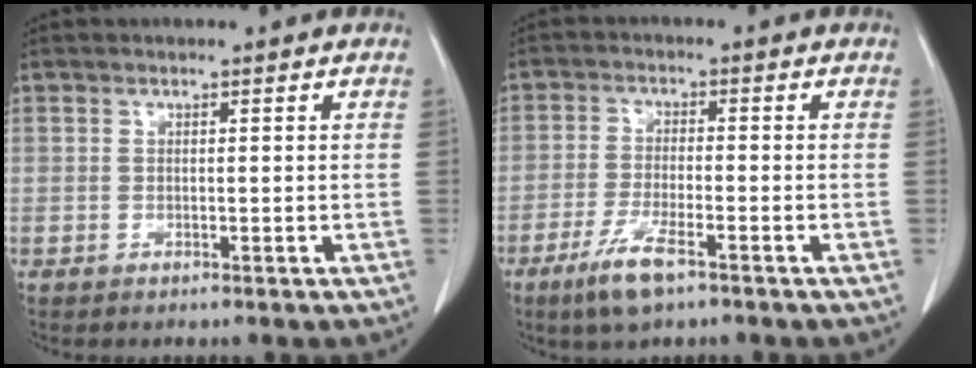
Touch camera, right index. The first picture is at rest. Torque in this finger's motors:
{"motor_torque": [0.45, -0.34, 0.14, 0.08]}